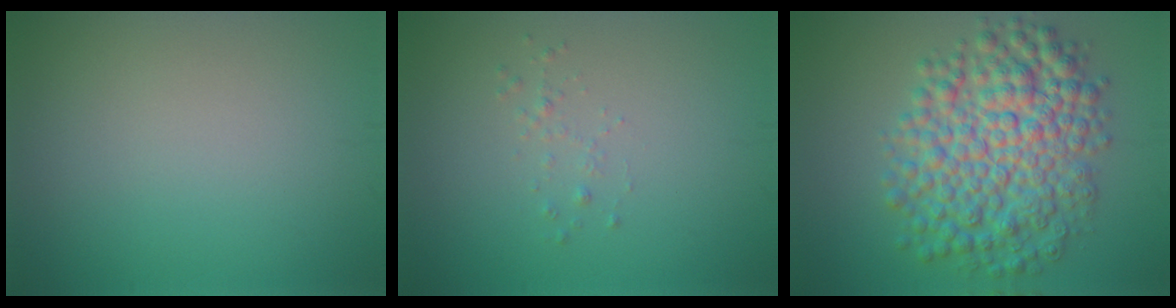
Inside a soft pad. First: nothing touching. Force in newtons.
{"total": 0.8, "press": 0.8, "slide": 0.0}
{"total": 9.1, "press": 9.1, "slide": 0.1}